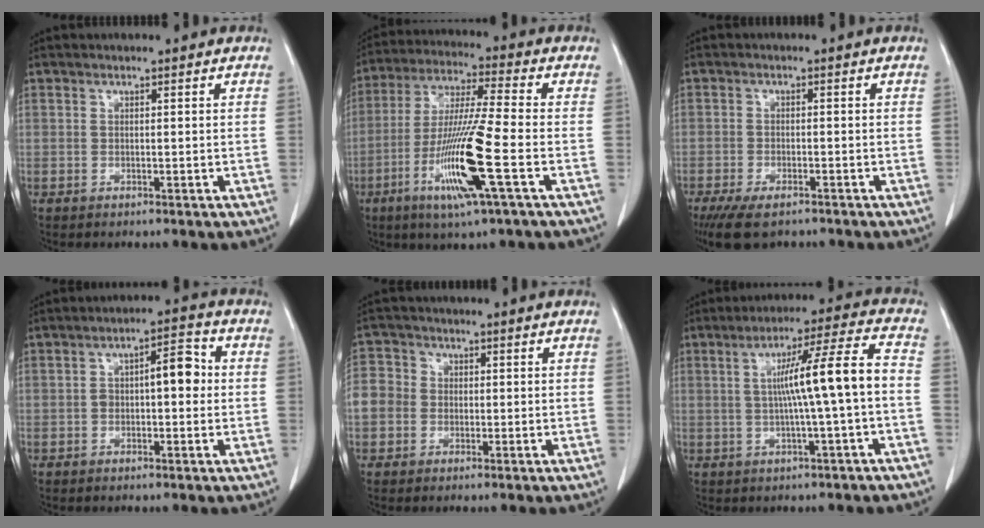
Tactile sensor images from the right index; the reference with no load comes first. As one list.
[{"total": 14.6, "force": [-5.1, -0.4, 13.6], "torque": [-0.278, -0.022, -0.100]}, {"total": 7.1, "force": [-5.4, 2.3, 4.0], "torque": [-0.068, -0.013, -0.084]}, {"total": 6.1, "force": [0.2, 2.4, 5.6], "torque": [-0.087, 0.032, 0.001]}, {"total": 13.2, "force": [-0.7, 12.4, 4.4], "torque": [-0.165, 0.051, -0.010]}, {"total": 10.1, "force": [-0.5, -0.8, 10.1], "torque": [-0.163, 0.018, -0.005]}]